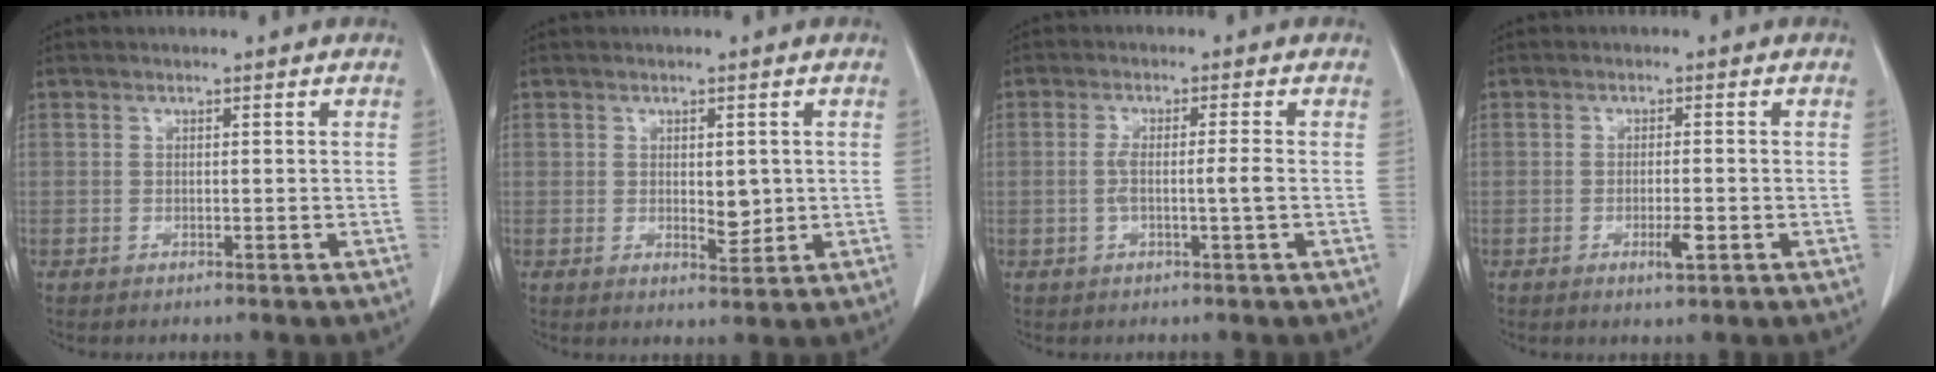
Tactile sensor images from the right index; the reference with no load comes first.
{"total": 3.1, "force": [0.2, 1.6, 2.6], "torque": [-0.037, -0.007, 0.008]}
{"total": 3.5, "force": [-0.6, -0.2, 3.5], "torque": [-0.070, 0.004, -0.009]}
{"total": 2.8, "force": [-1.1, 0.4, 2.5], "torque": [-0.044, -0.003, -0.016]}